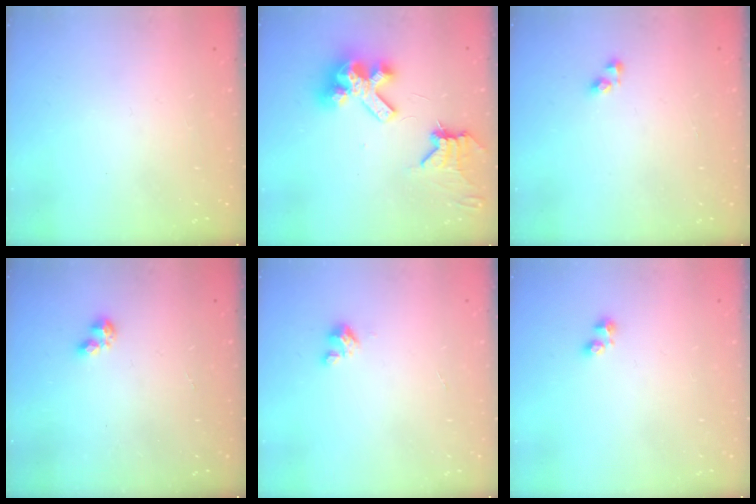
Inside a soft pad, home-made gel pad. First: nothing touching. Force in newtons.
{"total": 12.7, "press": 12.6, "slide": 1.8}
{"total": 3.7, "press": 3.7, "slide": 0.6}
{"total": 3.3, "press": 3.3, "slide": 0.6}
{"total": 2.9, "press": 2.9, "slide": 0.3}
{"total": 1.8, "press": 1.7, "slide": 0.4}